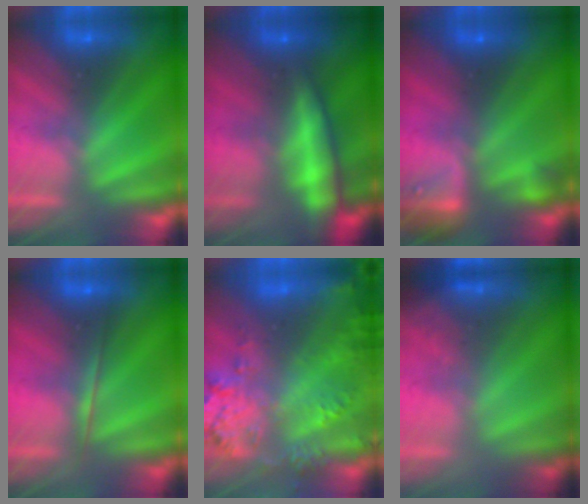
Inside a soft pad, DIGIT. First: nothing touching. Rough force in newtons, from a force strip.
{"total": 8.8}
{"total": 8.8}
{"total": 1.7}
{"total": 9.0}
{"total": 1.8}